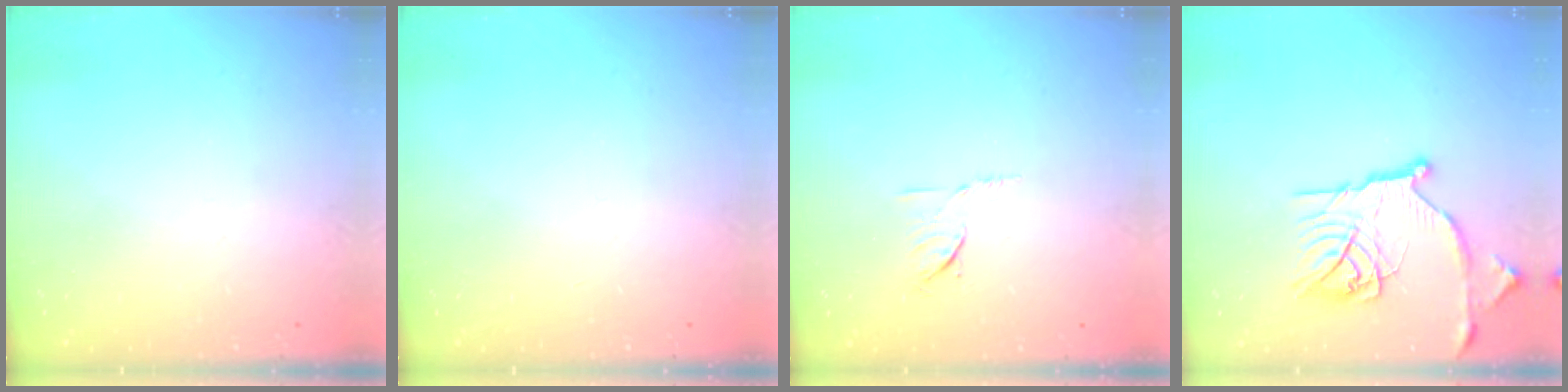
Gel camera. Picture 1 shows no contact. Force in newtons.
{"total": 0.0}
{"total": 5.5, "press": 5.4, "slide": 1.2}
{"total": 19.1, "press": 19.0, "slide": 1.7}